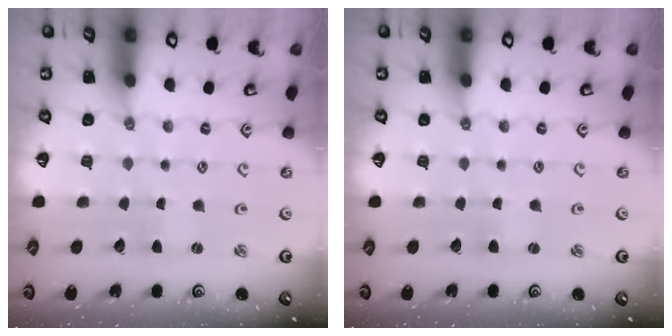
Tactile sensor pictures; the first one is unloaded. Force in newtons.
{"total": 1.9, "press": 1.9, "slide": 0.4}